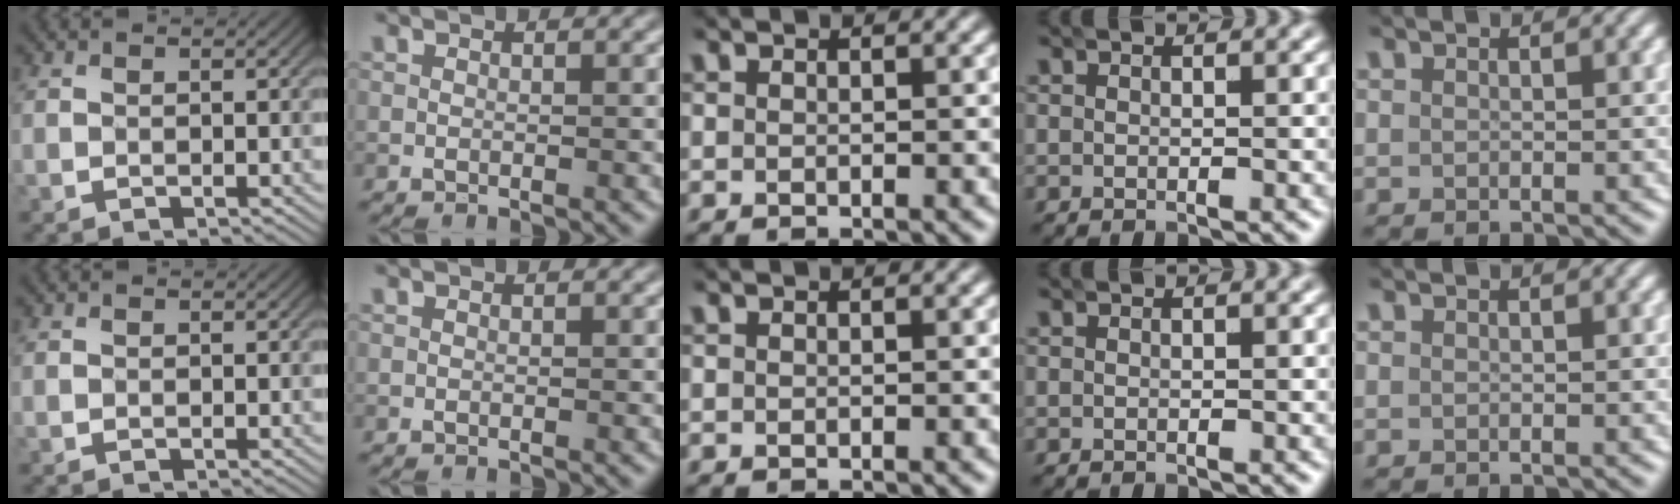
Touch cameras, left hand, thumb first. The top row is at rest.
{}